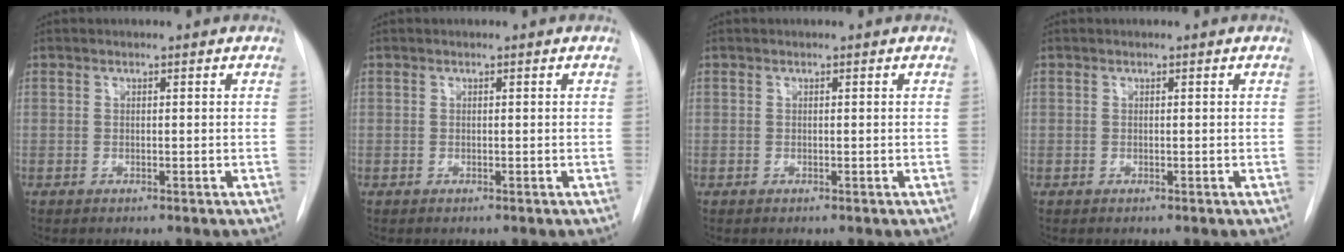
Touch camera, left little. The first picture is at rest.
{"total": 0.0}
{"total": 0.0}
{"total": 0.0}